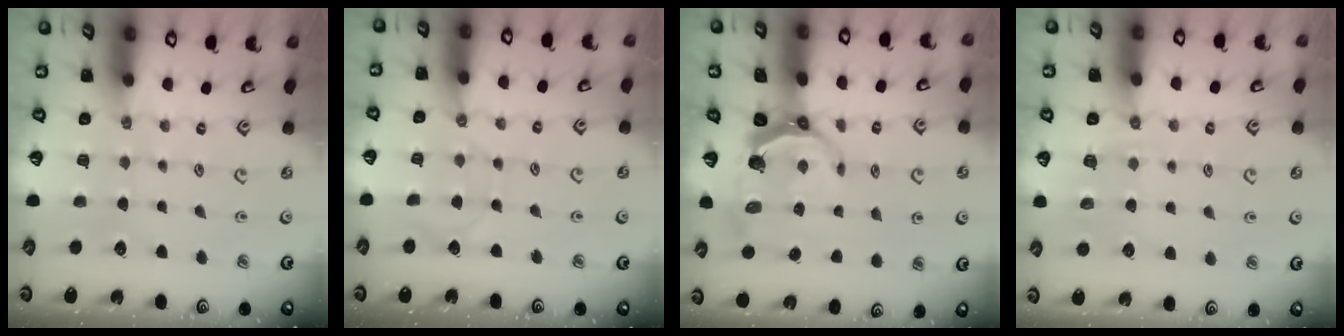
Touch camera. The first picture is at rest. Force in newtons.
{"total": 4.3, "press": 4.3, "slide": 0.1}
{"total": 6.5, "press": 5.1, "slide": 4.1}
{"total": 3.5, "press": 3.1, "slide": 1.8}